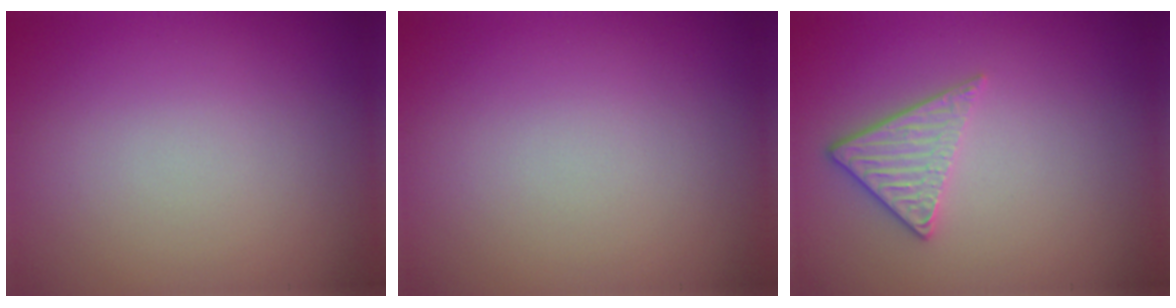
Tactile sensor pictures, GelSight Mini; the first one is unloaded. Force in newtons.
{"total": 0.0}
{"total": 2.8, "press": 2.4, "slide": 1.3}